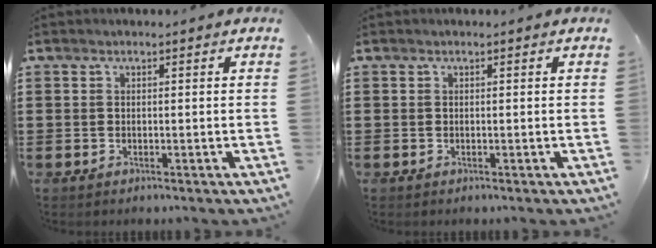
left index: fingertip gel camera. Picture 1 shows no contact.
{"total": 0.0}